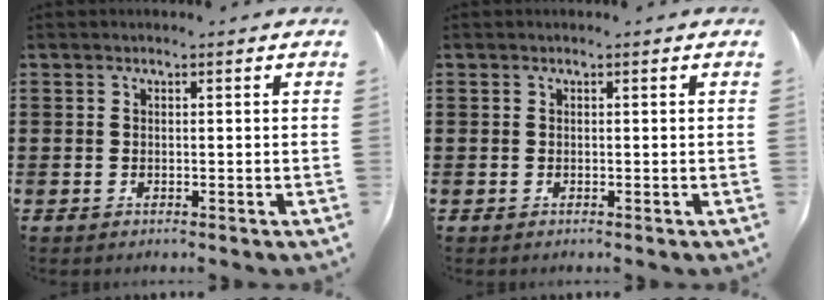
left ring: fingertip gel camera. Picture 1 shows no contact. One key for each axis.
{"total": 0.0}